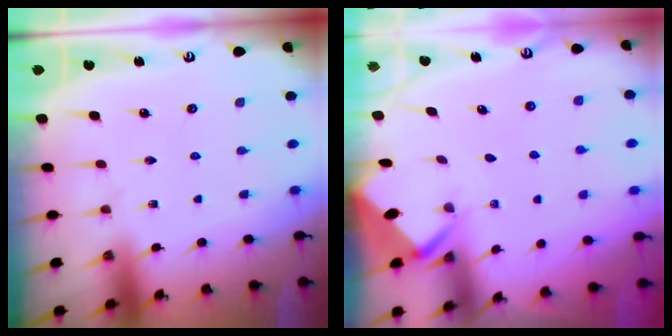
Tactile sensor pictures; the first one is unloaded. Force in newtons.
{"total": 2.5, "press": 2.5, "slide": 0.2}